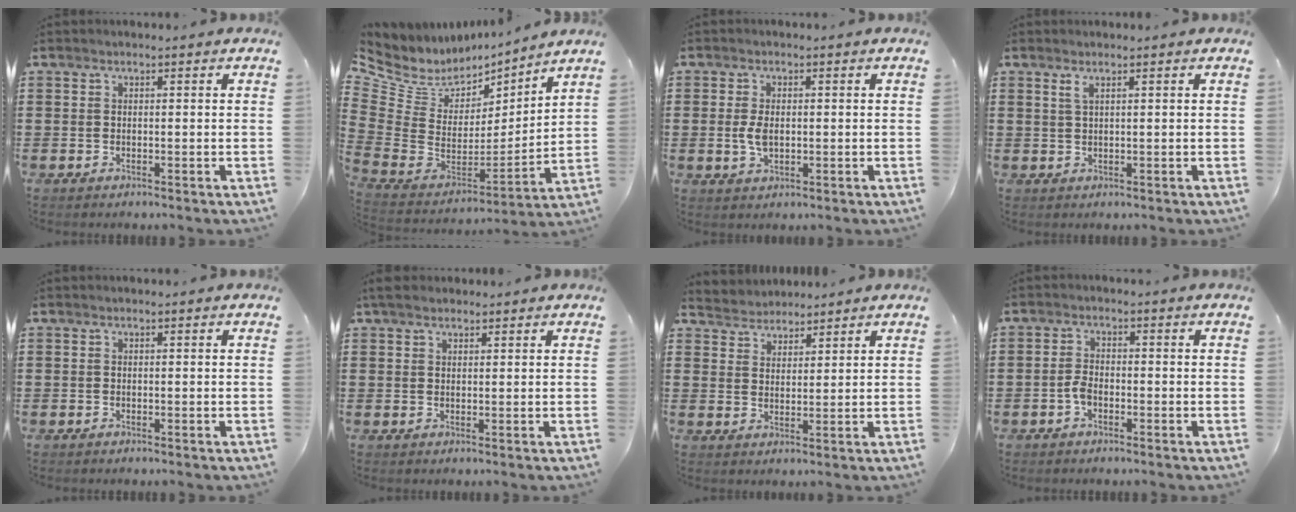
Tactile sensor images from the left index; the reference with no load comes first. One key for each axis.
{"total": 5.8, "fx": 3.9, "fy": 4.1, "fz": 1.4, "tx": -0.069, "ty": -0.039, "tz": 0.069}
{"total": 3.5, "fx": -0.1, "fy": 1.9, "fz": 3.0, "tx": -0.073, "ty": -0.001, "tz": -0.007}
{"total": 1.3, "fx": 0.6, "fy": 0.1, "fz": 1.1, "tx": -0.023, "ty": 0.001, "tz": 0.011}
{"total": 0.0}
{"total": 2.2, "fx": 1.7, "fy": 1.0, "fz": 0.9, "tx": -0.023, "ty": 0.007, "tz": 0.033}
{"total": 3.2, "fx": 2.9, "fy": 1.1, "fz": -0.8, "tx": -0.001, "ty": -0.007, "tz": 0.053}
{"total": 2.7, "fx": -1.1, "fy": 1.3, "fz": 2.1, "tx": -0.062, "ty": -0.003, "tz": -0.028}